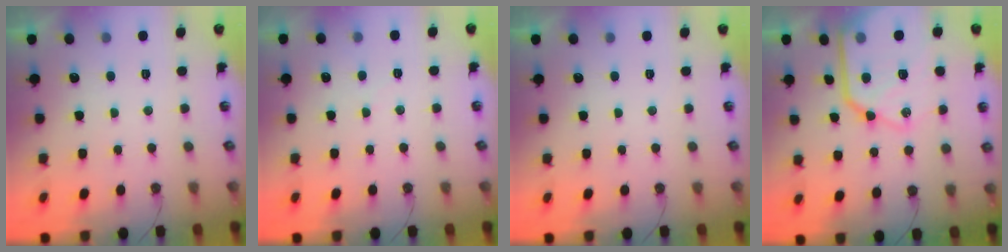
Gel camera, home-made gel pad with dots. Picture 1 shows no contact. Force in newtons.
{"total": 3.4, "press": 3.4, "slide": 0.7}
{"total": 0.0}
{"total": 23.8, "press": 23.7, "slide": 2.1}